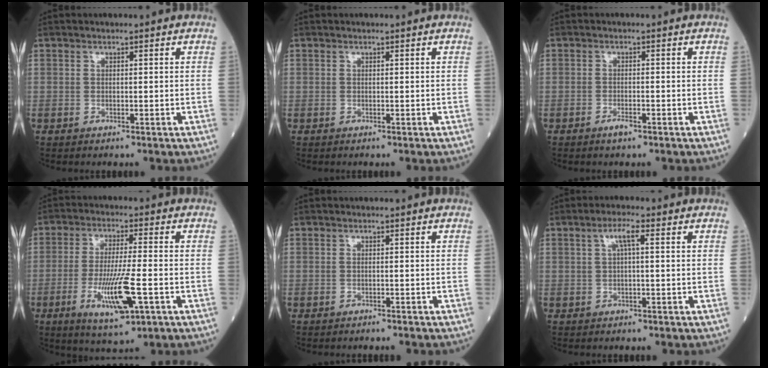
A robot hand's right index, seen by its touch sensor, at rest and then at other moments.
{"total": 0.0}
{"total": 1.7, "force": [-1.1, 0.4, 1.3], "torque": [-0.023, -0.001, -0.018]}
{"total": 10.4, "force": [-3.5, 1.3, 9.7], "torque": [-0.181, -0.017, -0.058]}
{"total": 2.2, "force": [-2.0, 0.2, 0.8], "torque": [-0.017, -0.002, -0.024]}
{"total": 2.9, "force": [0.8, 0.3, 2.8], "torque": [-0.055, 0.011, 0.015]}